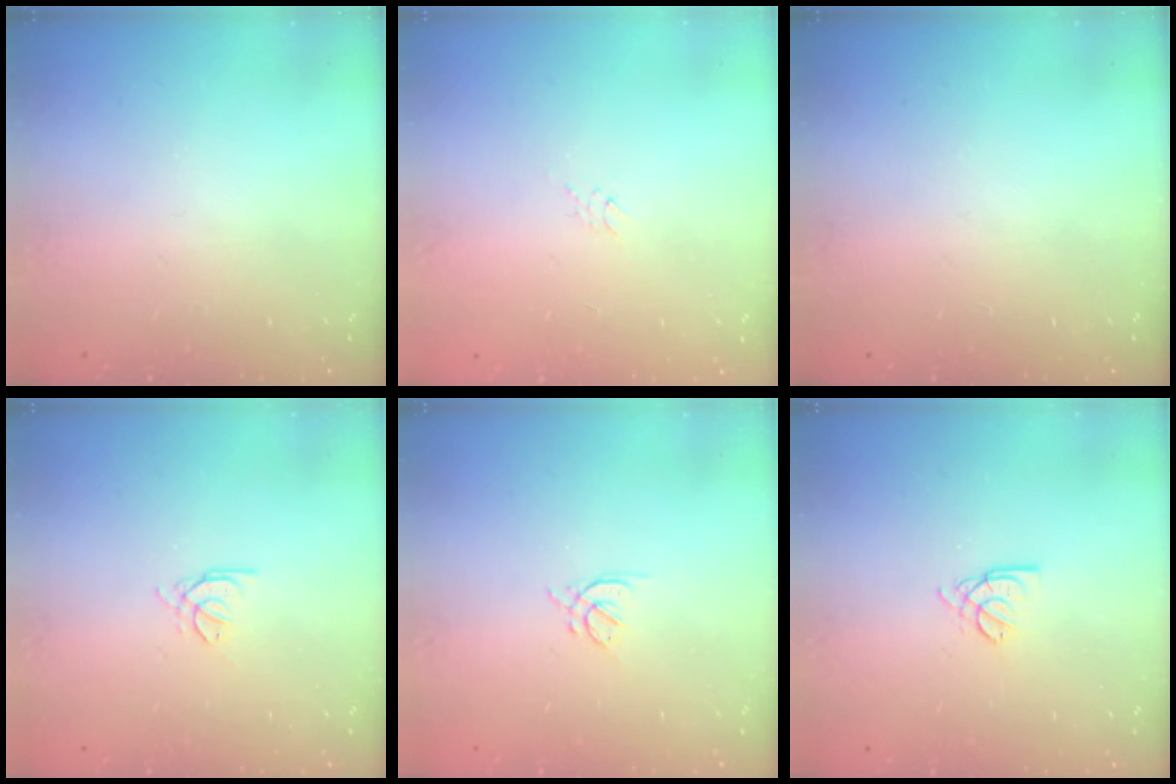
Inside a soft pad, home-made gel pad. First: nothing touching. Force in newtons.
{"total": 3.8, "press": 3.7, "slide": 0.6}
{"total": 0.0}
{"total": 1.4, "press": 1.3, "slide": 0.3}
{"total": 2.5, "press": 2.4, "slide": 0.6}
{"total": 2.6, "press": 2.5, "slide": 0.5}